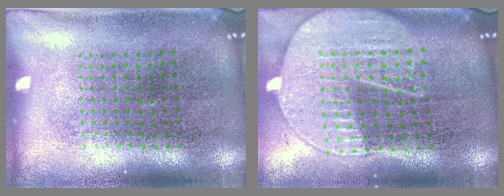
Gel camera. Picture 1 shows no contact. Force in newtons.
{"total": 2.1, "press": 1.9, "slide": 0.9}